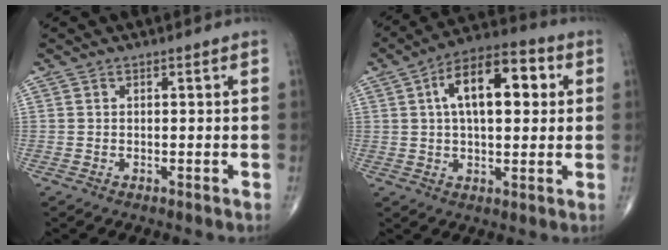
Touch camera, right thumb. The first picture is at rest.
{"total": 15.0, "force": [3.5, 7.4, 12.6], "torque": [-0.183, 0.021, 0.050]}